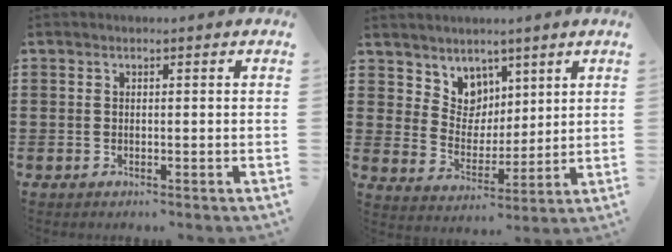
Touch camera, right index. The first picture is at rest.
{"total": 5.7, "force": [4.0, 4.1, -0.2], "torque": [-0.032, -0.017, 0.075]}